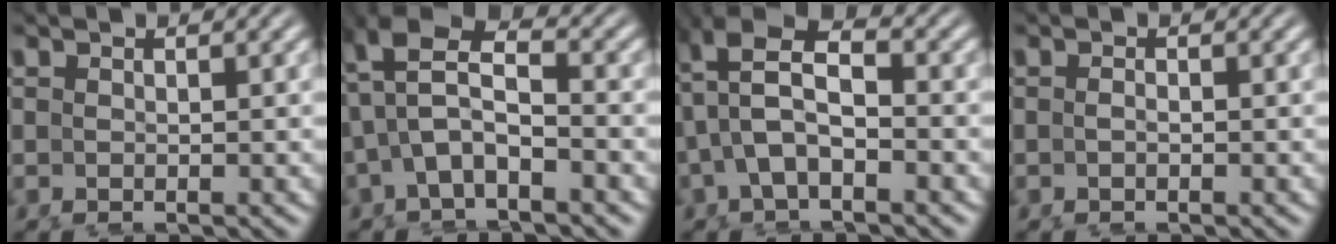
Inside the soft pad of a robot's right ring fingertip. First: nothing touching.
{"total": 7.0, "force": [1.4, 4.5, 5.1], "torque": [-0.103, -0.006, 0.020]}
{"total": 7.3, "force": [1.7, 4.7, 5.4], "torque": [-0.107, -0.003, 0.026]}
{"total": 0.8, "force": [-0.5, 0.2, 0.6], "torque": [-0.015, -0.001, -0.008]}